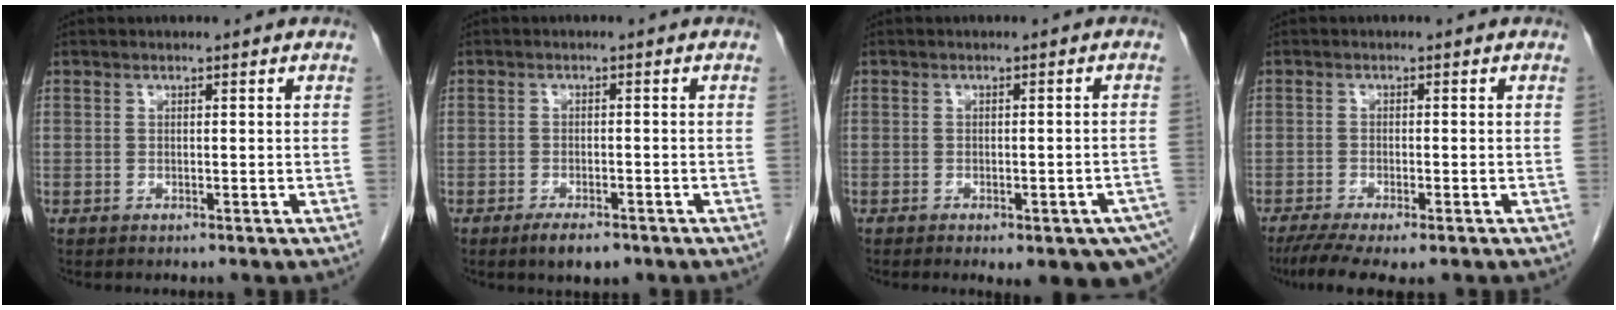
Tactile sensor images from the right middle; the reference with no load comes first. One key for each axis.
{"total": 4.9, "fx": -3.4, "fy": 1.7, "fz": 3.1, "tx": -0.053, "ty": -0.003, "tz": -0.049}
{"total": 11.8, "fx": -7.7, "fy": 3.9, "fz": 8.0, "tx": -0.068, "ty": 0.001, "tz": -0.085}
{"total": 7.9, "fx": -5.9, "fy": 1.5, "fz": 5.0, "tx": -0.079, "ty": -0.018, "tz": -0.094}